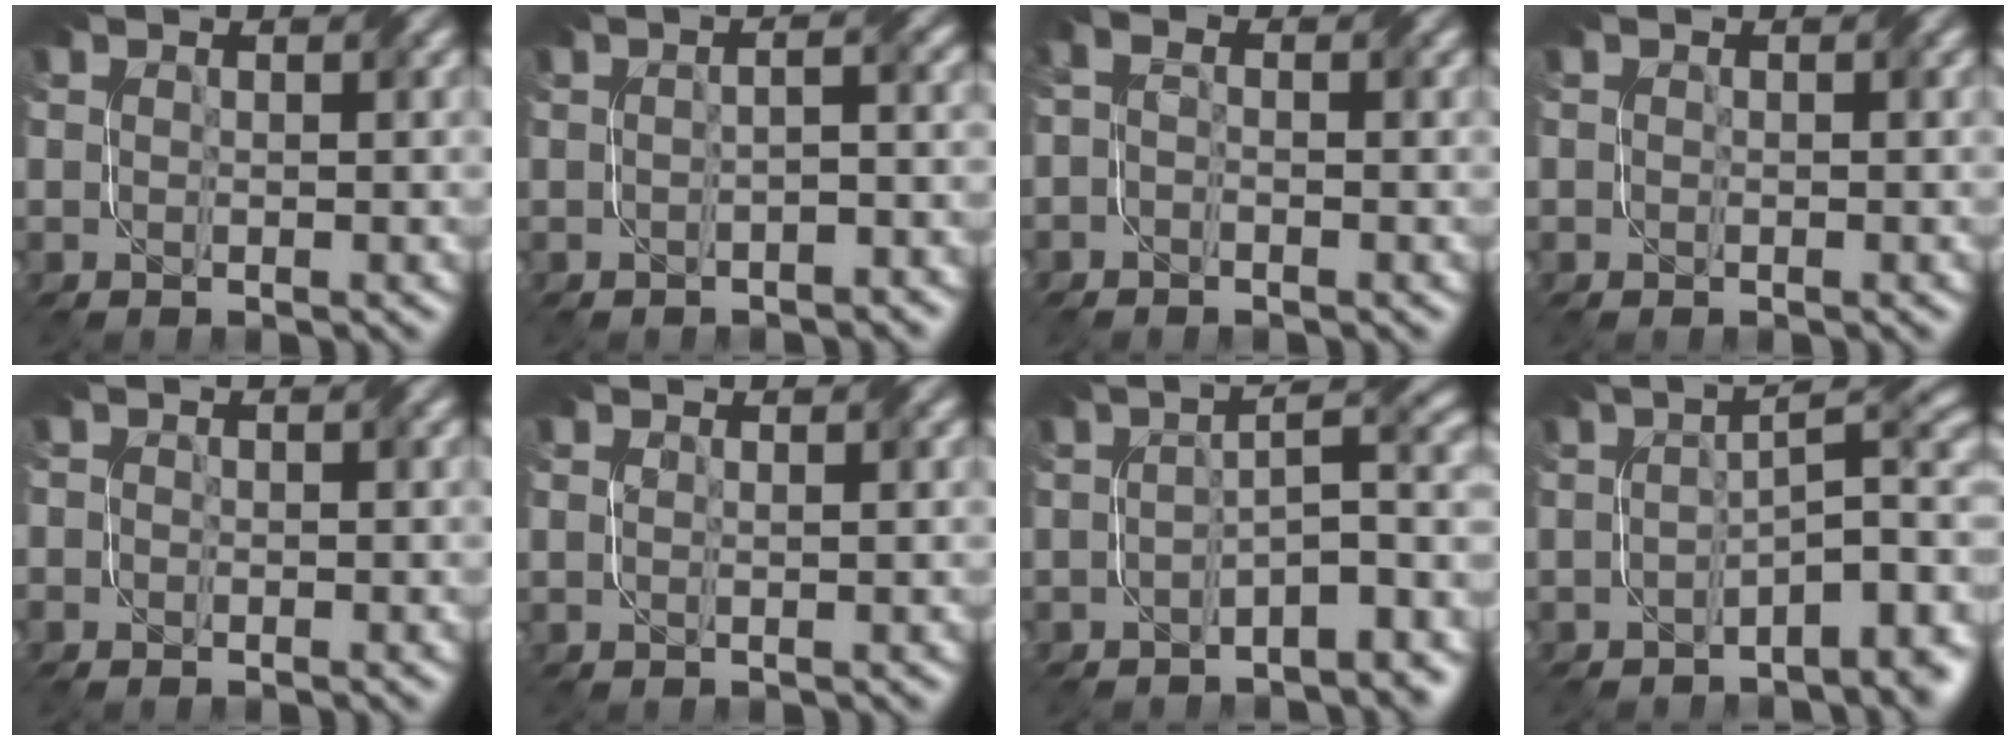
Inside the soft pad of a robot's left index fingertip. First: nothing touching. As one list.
[{"total": 2.4, "force": [-0.8, 0.7, 2.1], "torque": [-0.026, 0.004, -0.016]}, {"total": 1.5, "force": [-0.5, 0.7, 1.3], "torque": [-0.027, -0.001, -0.011]}, {"total": 0.0}, {"total": 0.6, "force": [-0.1, 0.6, 0.0], "torque": [0.002, -0.007, -0.006]}, {"total": 0.7, "force": [0.4, 0.2, 0.4], "torque": [-0.010, -0.003, 0.004]}, {"total": 7.1, "force": [-2.6, 2.2, 6.2], "torque": [-0.074, 0.015, -0.043]}, {"total": 8.1, "force": [-2.2, 2.7, 7.3], "torque": [-0.085, 0.010, -0.031]}]